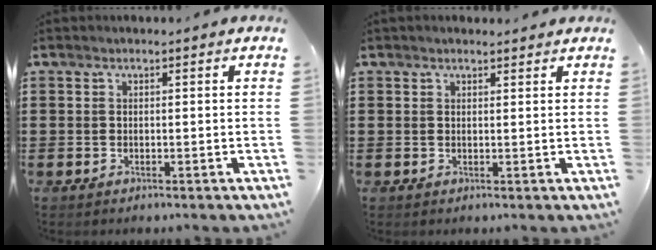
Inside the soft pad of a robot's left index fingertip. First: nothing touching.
{"total": 1.0, "force": [0.9, 0.4, 0.1], "torque": [-0.005, 0.002, 0.018]}